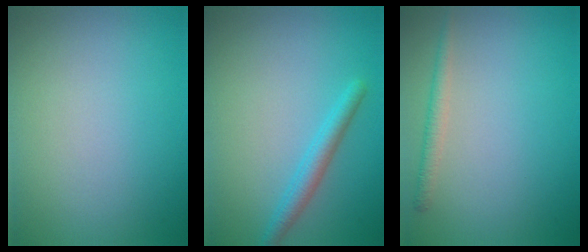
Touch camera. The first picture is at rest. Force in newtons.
{"total": 2.3, "press": 2.3, "slide": 0.1}
{"total": 1.5, "press": 1.5, "slide": 0.1}